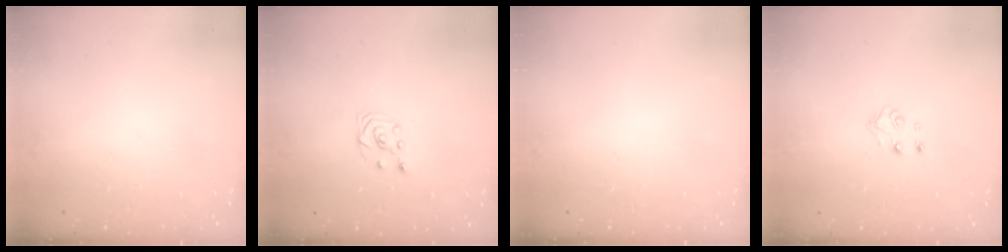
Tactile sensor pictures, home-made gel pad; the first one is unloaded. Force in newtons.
{"total": 2.5, "press": 2.2, "slide": 1.2}
{"total": 0.0}
{"total": 4.7, "press": 4.7, "slide": 0.4}